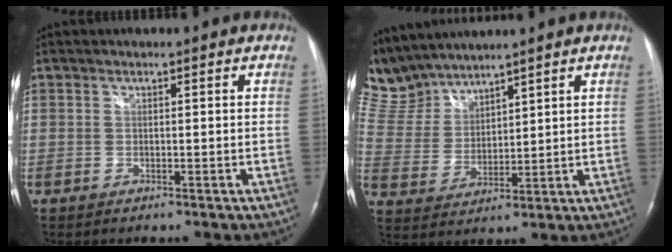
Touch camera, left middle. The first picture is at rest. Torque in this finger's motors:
{"motor_torque": [0.30, -1.09, -0.04, -0.07]}